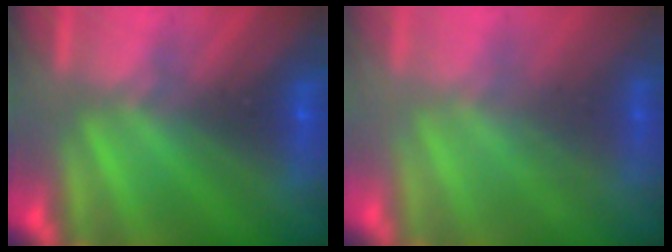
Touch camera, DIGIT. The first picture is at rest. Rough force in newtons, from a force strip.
{"total": 2.0}